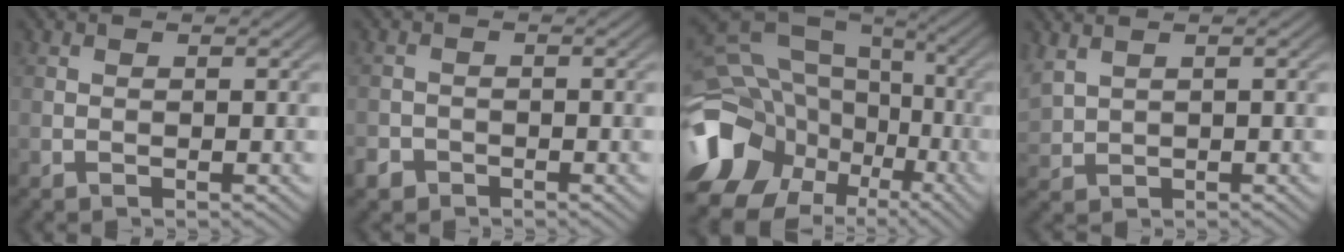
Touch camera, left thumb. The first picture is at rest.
{"total": 2.1, "force": [-1.5, 1.3, 0.5], "torque": [-0.010, -0.003, -0.037]}
{"total": 20.2, "force": [-5.7, 16.2, 10.7], "torque": [-0.256, -0.039, -0.088]}
{"total": 3.1, "force": [1.9, 1.6, 1.8], "torque": [-0.062, 0.009, 0.044]}